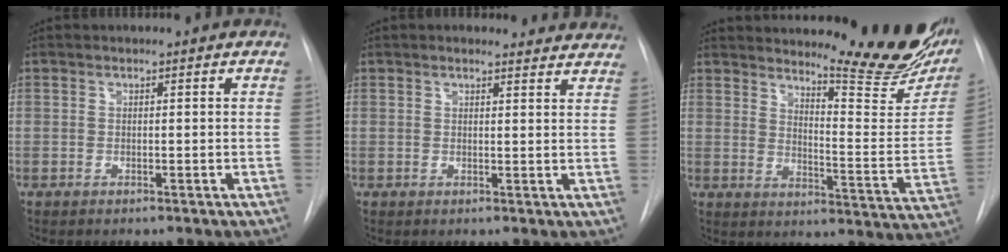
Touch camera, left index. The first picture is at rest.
{"total": 9.0, "force": [8.5, 2.1, 1.9], "torque": [0.001, 0.001, 0.072]}
{"total": 21.6, "force": [18.3, 3.2, 11.1], "torque": [-0.146, -0.084, 0.222]}